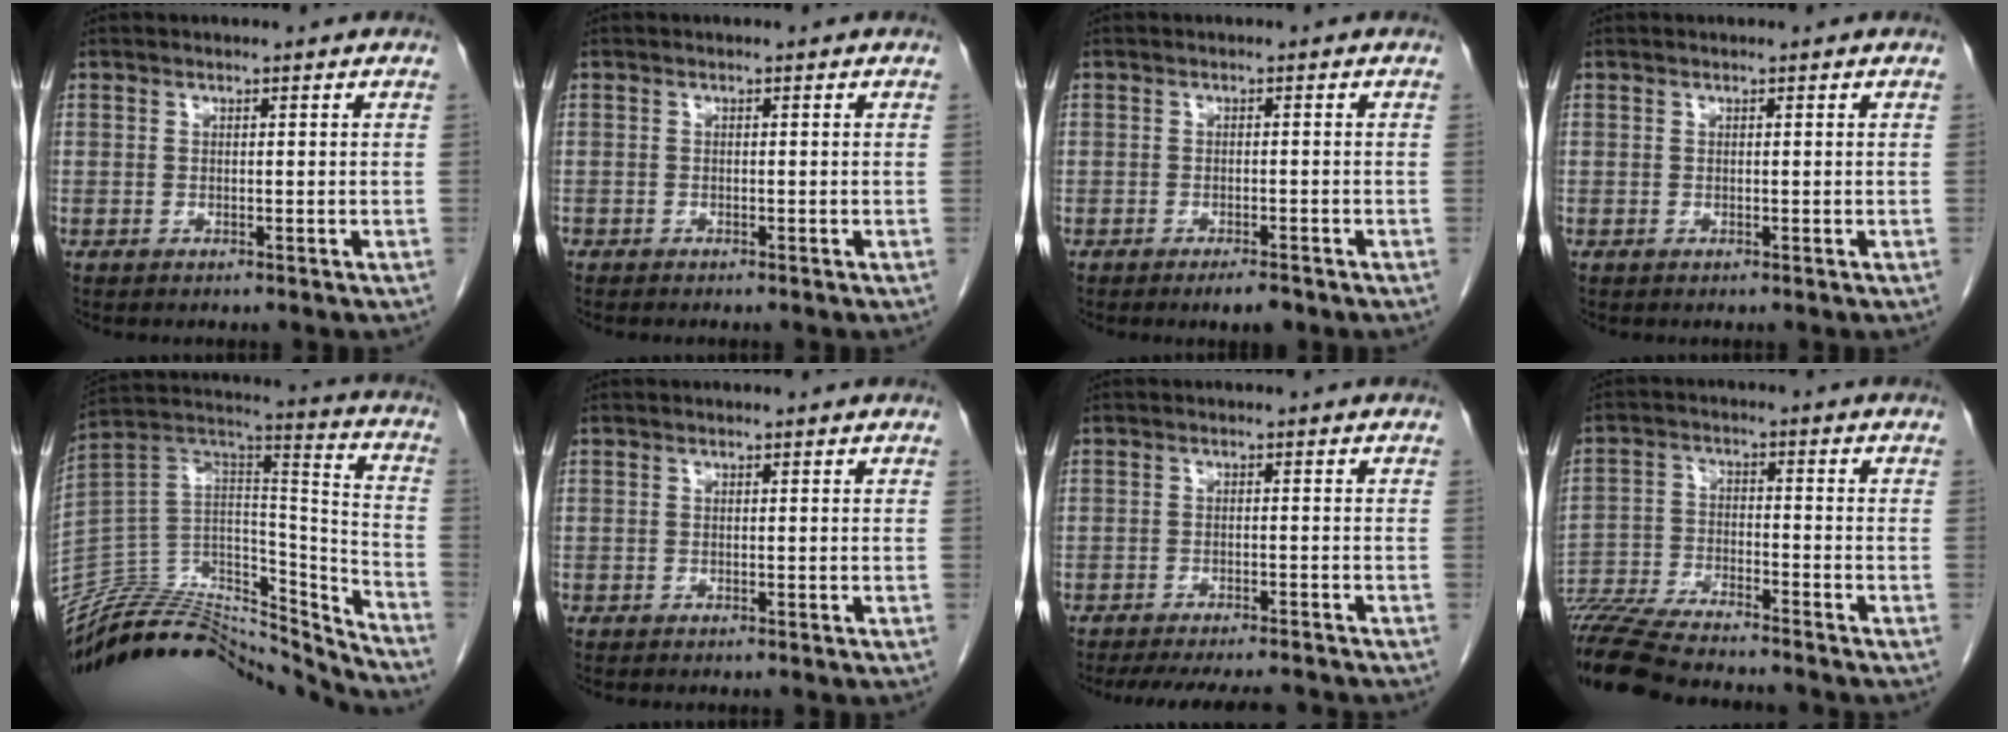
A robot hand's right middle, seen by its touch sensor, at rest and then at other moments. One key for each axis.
{"total": 1.0, "fx": -0.9, "fy": 0.2, "fz": 0.4, "tx": -0.010, "ty": -0.002, "tz": -0.013}
{"total": 2.4, "fx": -1.8, "fy": 0.5, "fz": 1.6, "tx": -0.025, "ty": -0.002, "tz": -0.025}
{"total": 0.0}
{"total": 27.0, "fx": -25.7, "fy": 5.5, "fz": 6.0, "tx": -0.106, "ty": 0.036, "tz": -0.401}
{"total": 0.6, "fx": -0.6, "fy": 0.1, "fz": 0.2, "tx": -0.008, "ty": -0.001, "tz": -0.009}
{"total": 11.7, "fx": -10.5, "fy": 2.2, "fz": 4.5, "tx": -0.070, "ty": -0.003, "tz": -0.137}
{"total": 16.0, "fx": -14.2, "fy": 1.6, "fz": 7.1, "tx": -0.132, "ty": -0.026, "tz": -0.236}